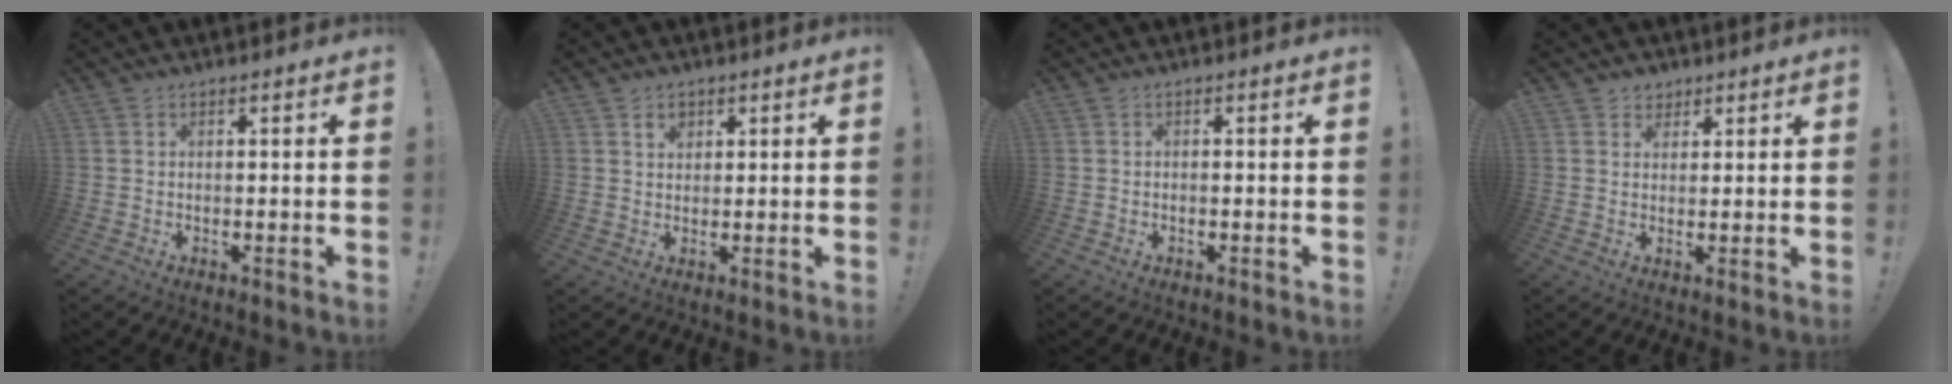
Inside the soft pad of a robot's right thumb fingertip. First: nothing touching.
{"total": 3.3, "force": [1.7, 2.4, 1.4], "torque": [-0.016, -0.004, 0.029]}
{"total": 0.0}
{"total": 3.4, "force": [2.3, 2.5, -0.1], "torque": [0.016, -0.015, 0.040]}